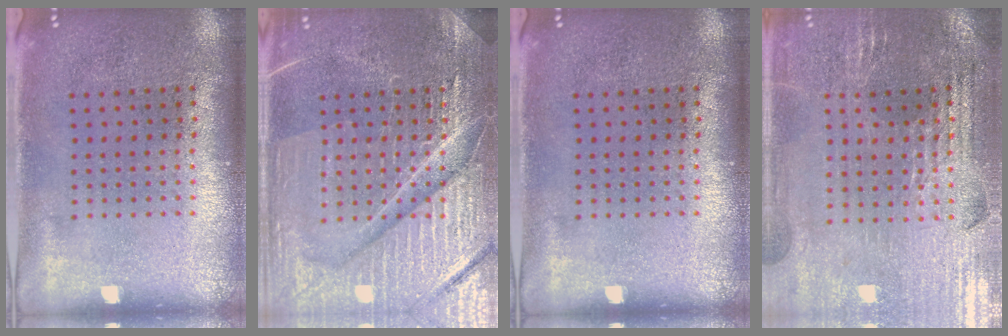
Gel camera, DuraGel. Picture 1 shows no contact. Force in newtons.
{"total": 7.5, "press": 7.5, "slide": 1.0}
{"total": 0.0}
{"total": 2.9, "press": 2.9, "slide": 0.5}